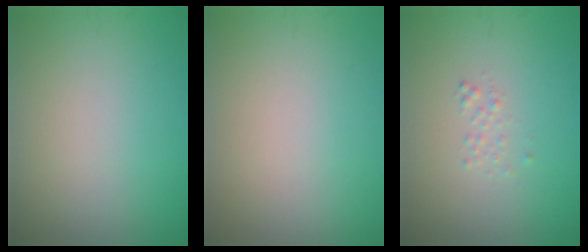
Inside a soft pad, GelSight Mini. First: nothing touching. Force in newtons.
{"total": 0.0}
{"total": 0.7, "press": 0.7, "slide": 0.1}